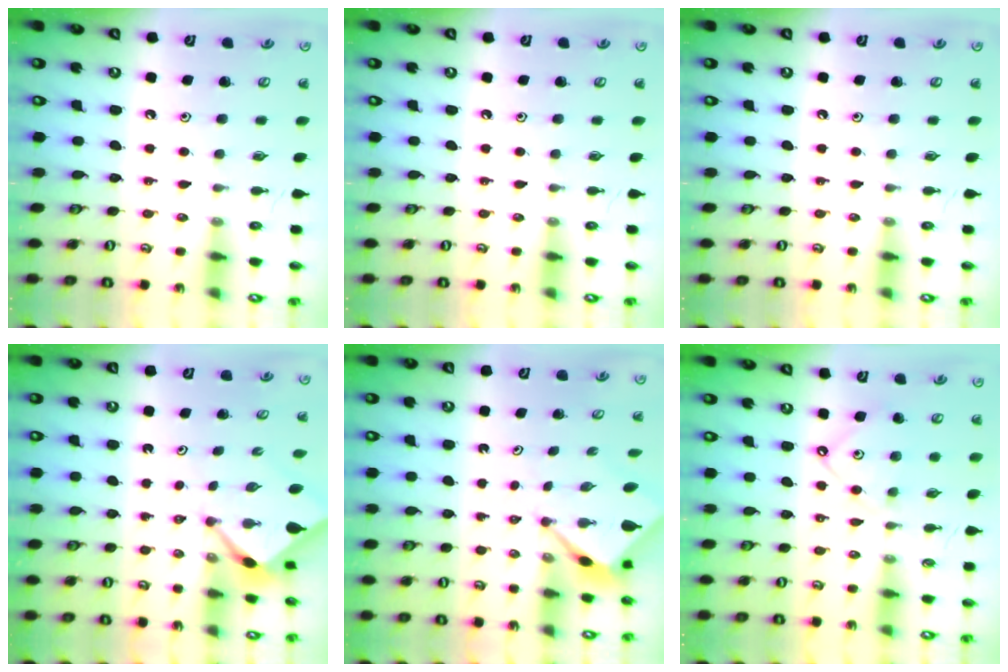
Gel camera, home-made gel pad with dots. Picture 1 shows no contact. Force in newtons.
{"total": 0.0}
{"total": 0.0}
{"total": 2.4, "press": 2.4, "slide": 0.3}
{"total": 2.6, "press": 2.6, "slide": 0.2}
{"total": 6.7, "press": 6.7, "slide": 0.8}